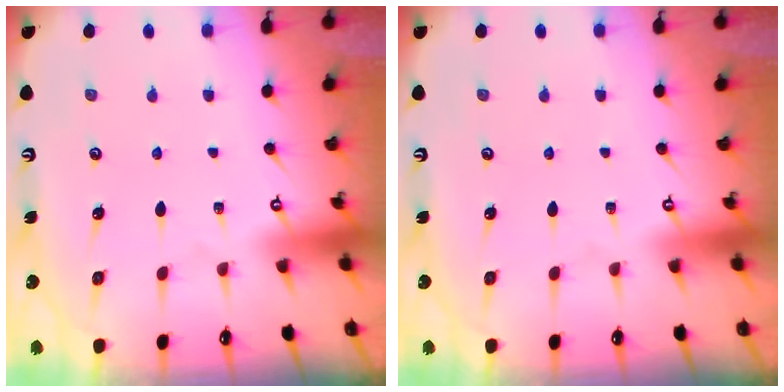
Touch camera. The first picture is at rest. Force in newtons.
{"total": 0.0}